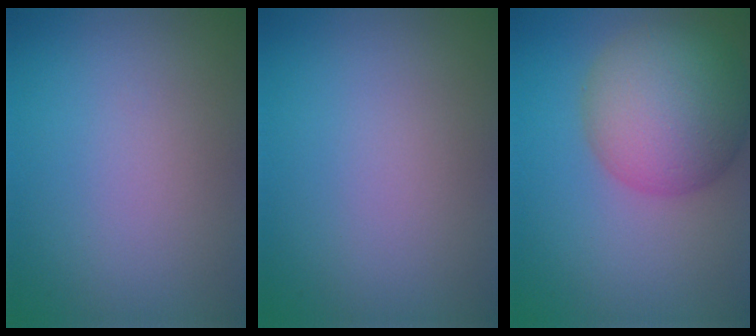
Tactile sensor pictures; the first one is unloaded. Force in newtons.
{"total": 0.0}
{"total": 9.3, "press": 9.3, "slide": 0.2}